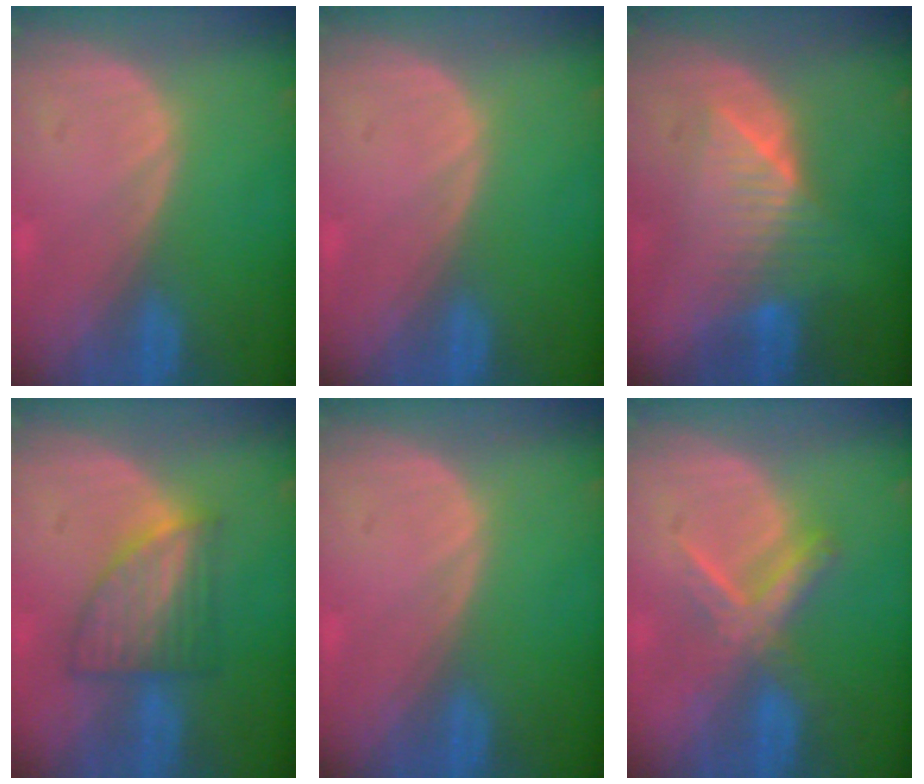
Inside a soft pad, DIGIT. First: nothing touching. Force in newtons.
{"total": 0.0}
{"total": 6.6, "press": 6.6, "slide": 0.5}
{"total": 6.6, "press": 6.3, "slide": 2.0}
{"total": 0.0}
{"total": 5.6, "press": 5.6, "slide": 0.1}